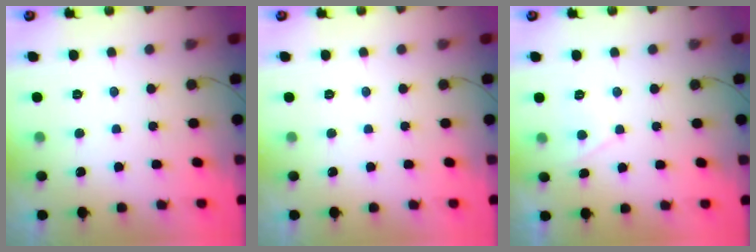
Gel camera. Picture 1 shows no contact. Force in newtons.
{"total": 0.0}
{"total": 2.4, "press": 2.3, "slide": 0.5}